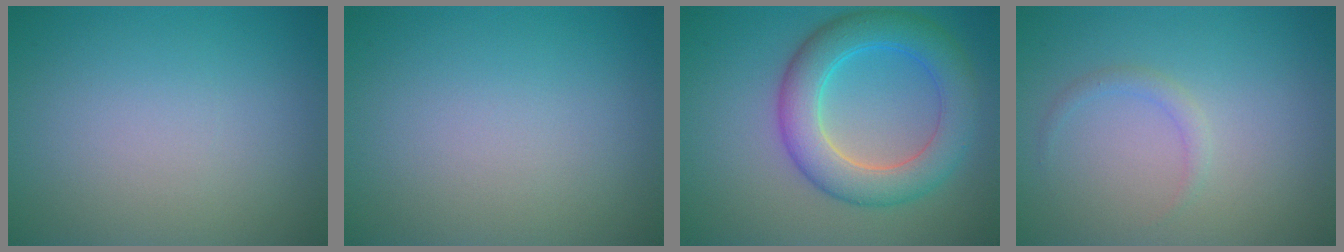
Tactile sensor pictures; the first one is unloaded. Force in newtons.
{"total": 0.0}
{"total": 6.4, "press": 6.4, "slide": 0.1}
{"total": 1.1, "press": 1.1, "slide": 0.0}